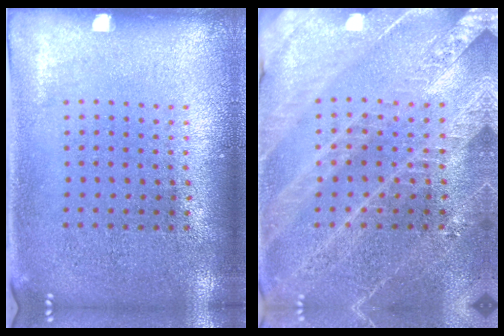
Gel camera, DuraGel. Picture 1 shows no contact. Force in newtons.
{"total": 3.2, "press": 3.0, "slide": 1.0}